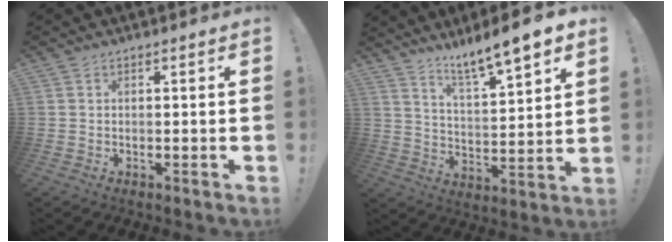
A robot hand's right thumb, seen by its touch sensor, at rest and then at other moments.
{"total": 10.6, "force": [9.1, 0.7, 5.4], "torque": [-0.093, -0.070, 0.152]}